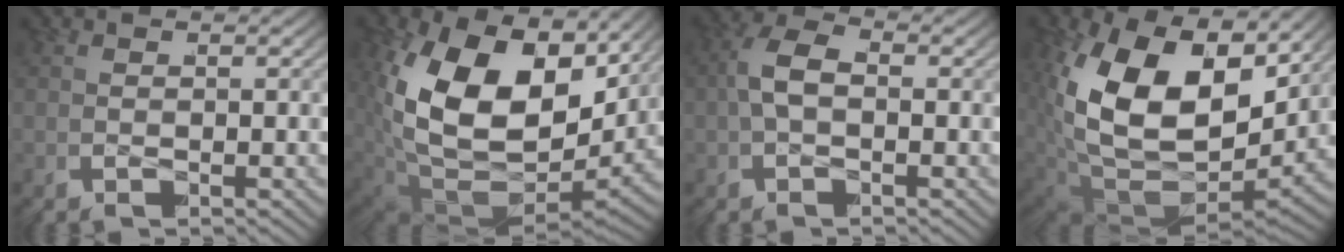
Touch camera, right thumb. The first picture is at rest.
{"total": 15.6, "force": [1.4, 9.7, 12.1], "torque": [-0.258, -0.049, 0.046]}
{"total": 4.3, "force": [0.0, 2.8, 3.3], "torque": [-0.068, -0.001, -0.006]}
{"total": 14.0, "force": [1.3, 8.4, 11.2], "torque": [-0.245, -0.046, 0.046]}